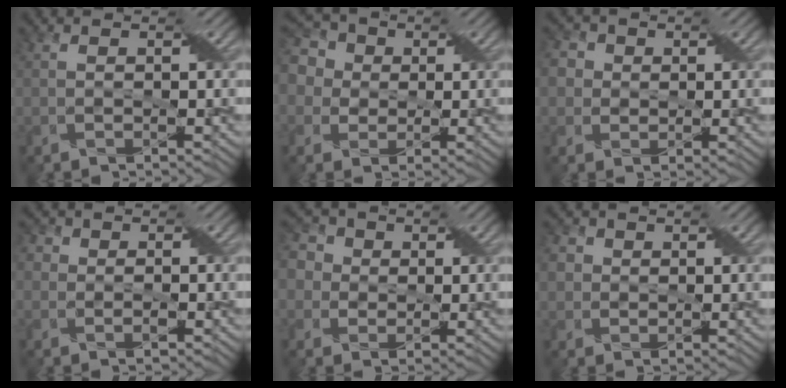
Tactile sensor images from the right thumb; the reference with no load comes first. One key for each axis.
{"total": 9.2, "fx": 2.4, "fy": 7.8, "fz": 4.3, "tx": -0.141, "ty": 0.037, "tz": 0.016}
{"total": 5.7, "fx": 1.7, "fy": 5.0, "fz": 2.2, "tx": -0.070, "ty": 0.022, "tz": 0.011}
{"total": 3.3, "fx": 0.2, "fy": 2.8, "fz": 1.7, "tx": -0.011, "ty": 0.006, "tz": -0.029}
{"total": 6.3, "fx": 1.5, "fy": 5.5, "fz": 2.8, "tx": -0.086, "ty": 0.026, "tz": -0.001}
{"total": 3.7, "fx": 1.2, "fy": 3.3, "fz": 1.3, "tx": -0.038, "ty": 0.009, "tz": 0.008}